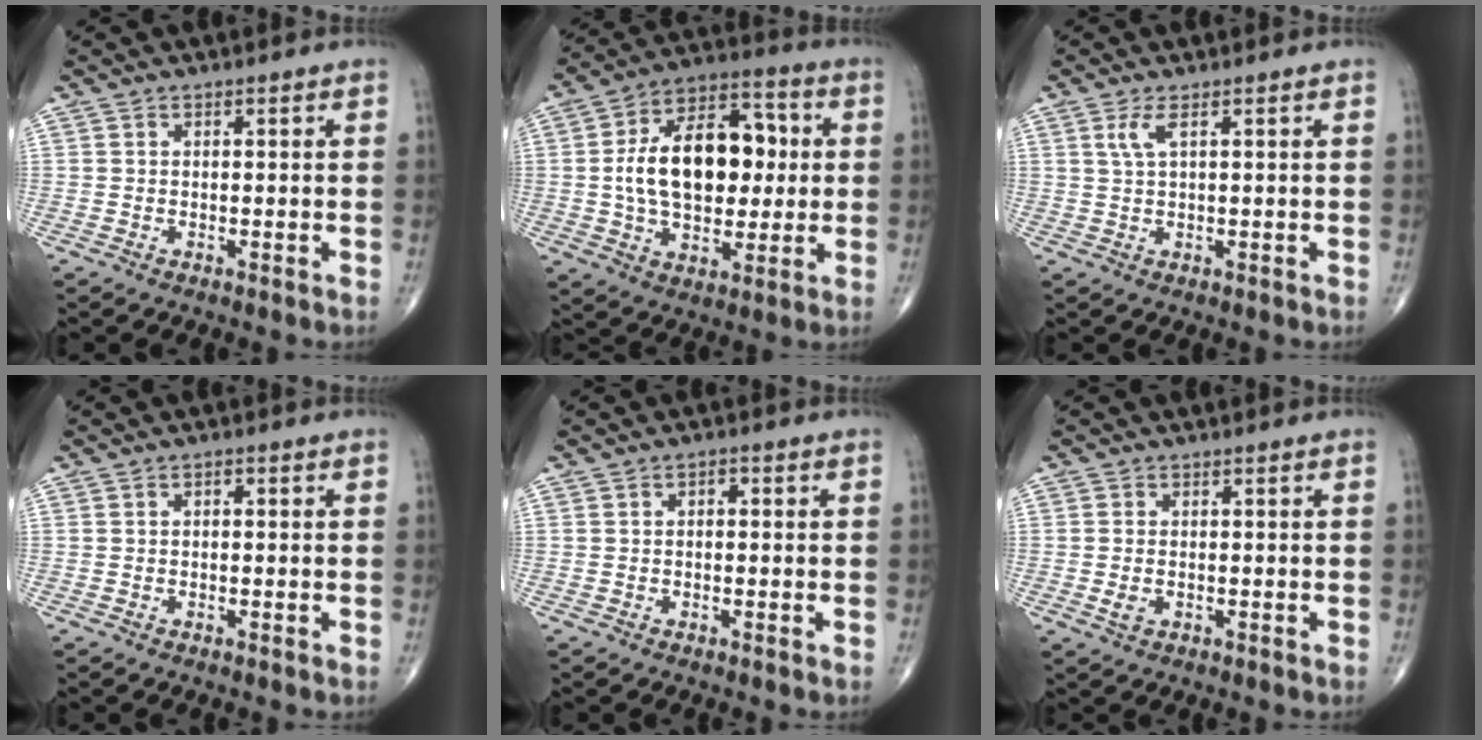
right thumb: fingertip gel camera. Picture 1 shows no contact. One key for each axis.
{"total": 19.8, "fx": 1.3, "fy": 12.1, "fz": 15.6, "tx": -0.226, "ty": 0.025, "tz": 0.022}
{"total": 2.5, "fx": 1.0, "fy": 0.5, "fz": 2.2, "tx": -0.060, "ty": 0.003, "tz": 0.027}
{"total": 0.7, "fx": 0.0, "fy": 0.4, "fz": 0.6, "tx": -0.007, "ty": 0.002, "tz": -0.003}
{"total": 1.3, "fx": 0.1, "fy": 0.8, "fz": 1.0, "tx": -0.009, "ty": 0.004, "tz": -0.004}
{"total": 2.1, "fx": -0.4, "fy": 1.3, "fz": 1.6, "tx": -0.033, "ty": 0.000, "tz": -0.006}